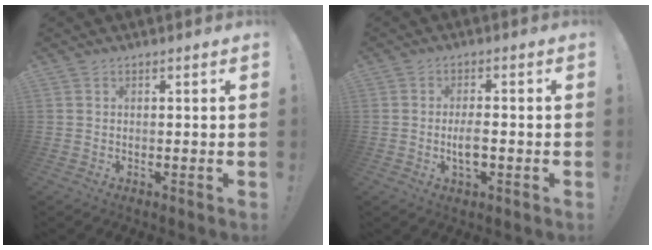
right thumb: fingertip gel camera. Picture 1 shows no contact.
{"total": 5.4, "force": [-1.3, 2.2, 4.7], "torque": [-0.086, 0.001, -0.025]}